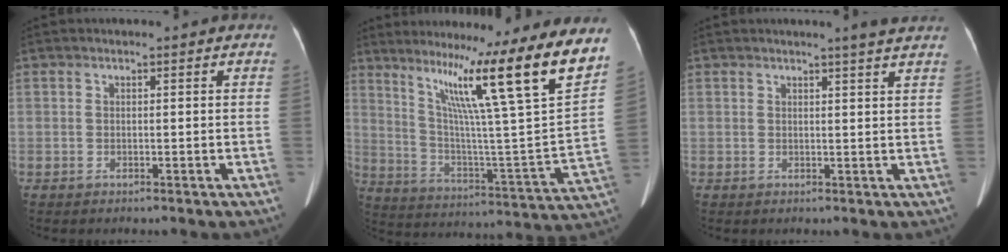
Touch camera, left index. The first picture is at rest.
{"total": 24.4, "force": [16.4, -2.4, 17.8], "torque": [-0.272, -0.069, 0.232]}
{"total": 4.1, "force": [3.5, -0.8, 2.1], "torque": [-0.027, -0.018, 0.025]}